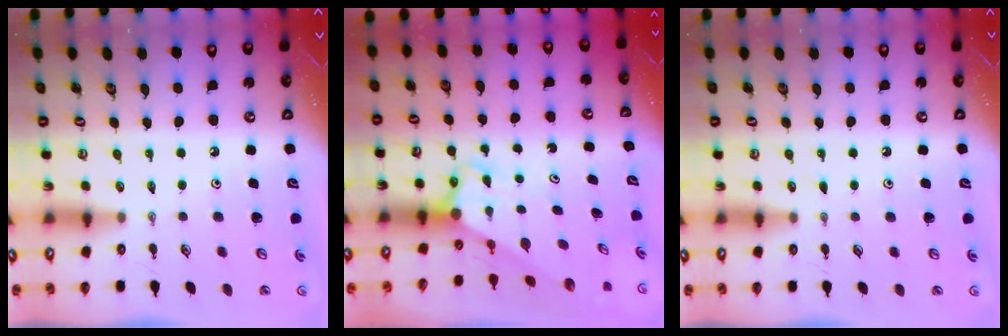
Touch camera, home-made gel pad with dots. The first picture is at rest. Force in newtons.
{"total": 3.1, "press": 3.1, "slide": 0.2}
{"total": 2.1, "press": 2.1, "slide": 0.3}